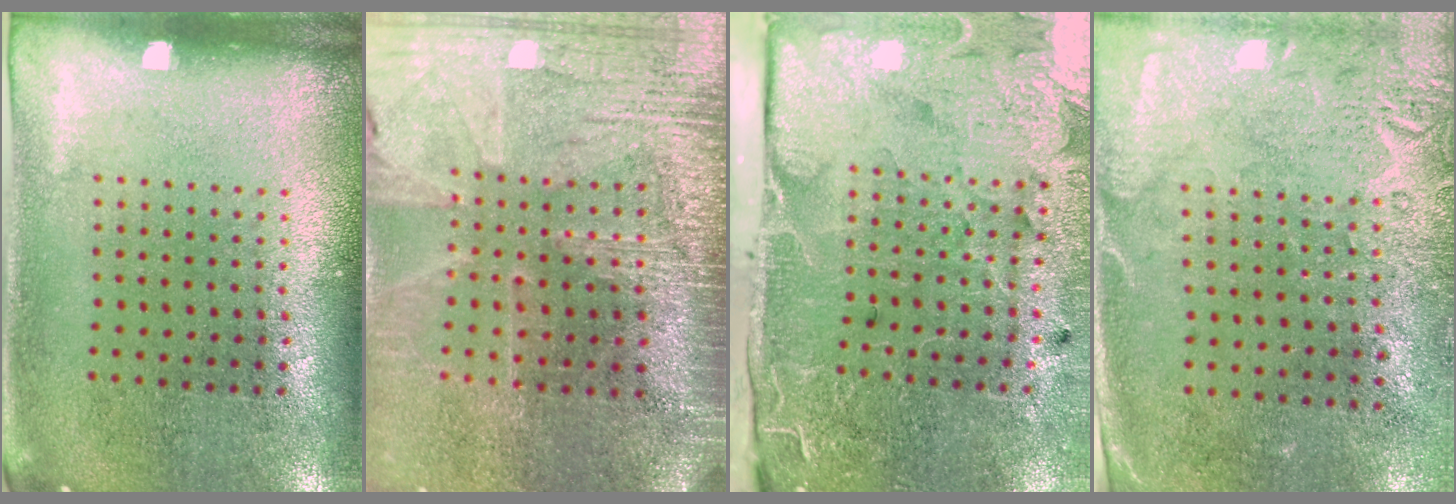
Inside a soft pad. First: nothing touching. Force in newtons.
{"total": 3.5, "press": 3.2, "slide": 1.4}
{"total": 3.9, "press": 3.6, "slide": 1.5}
{"total": 2.7, "press": 2.3, "slide": 1.5}